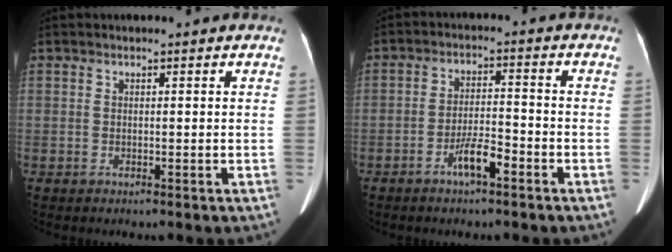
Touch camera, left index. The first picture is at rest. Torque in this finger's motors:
{"motor_torque": [0.64, 0.54, 0.10, 0.02]}